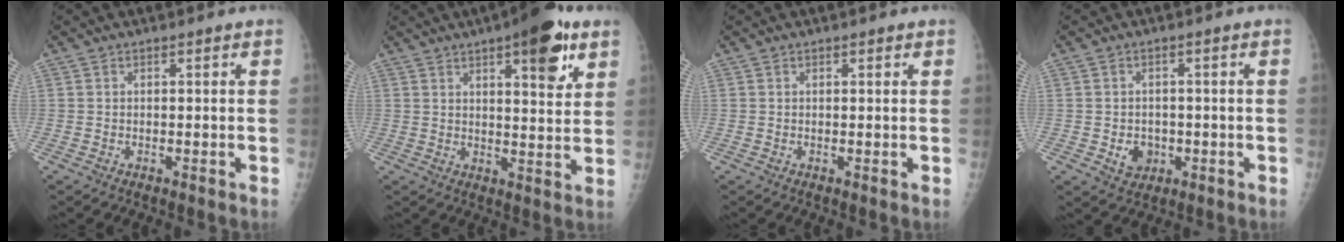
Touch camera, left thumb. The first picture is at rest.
{"total": 12.6, "force": [6.8, 4.1, 9.8], "torque": [-0.107, -0.027, 0.089]}
{"total": 0.6, "force": [0.4, 0.3, 0.4], "torque": [-0.003, -0.002, 0.005]}
{"total": 4.1, "force": [-1.0, 3.5, 2.0], "torque": [-0.012, 0.003, -0.007]}